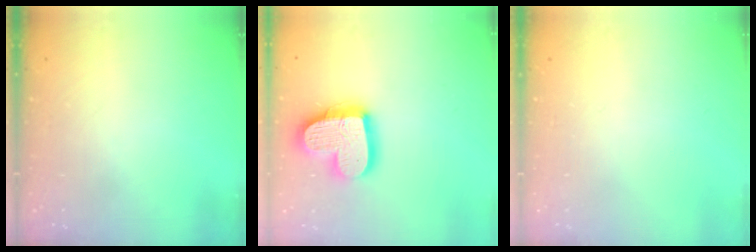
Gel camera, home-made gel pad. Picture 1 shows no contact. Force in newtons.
{"total": 18.7, "press": 18.7, "slide": 1.5}
{"total": 0.0}